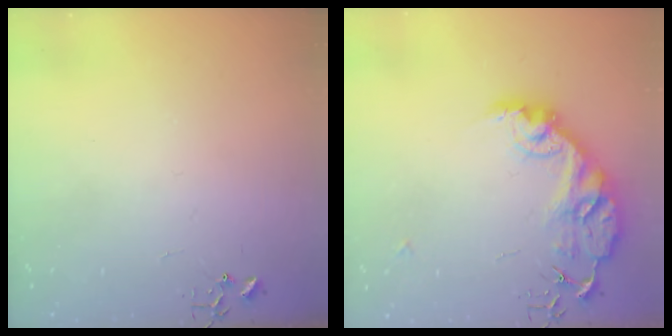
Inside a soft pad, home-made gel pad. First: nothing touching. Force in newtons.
{"total": 15.4, "press": 15.4, "slide": 1.1}